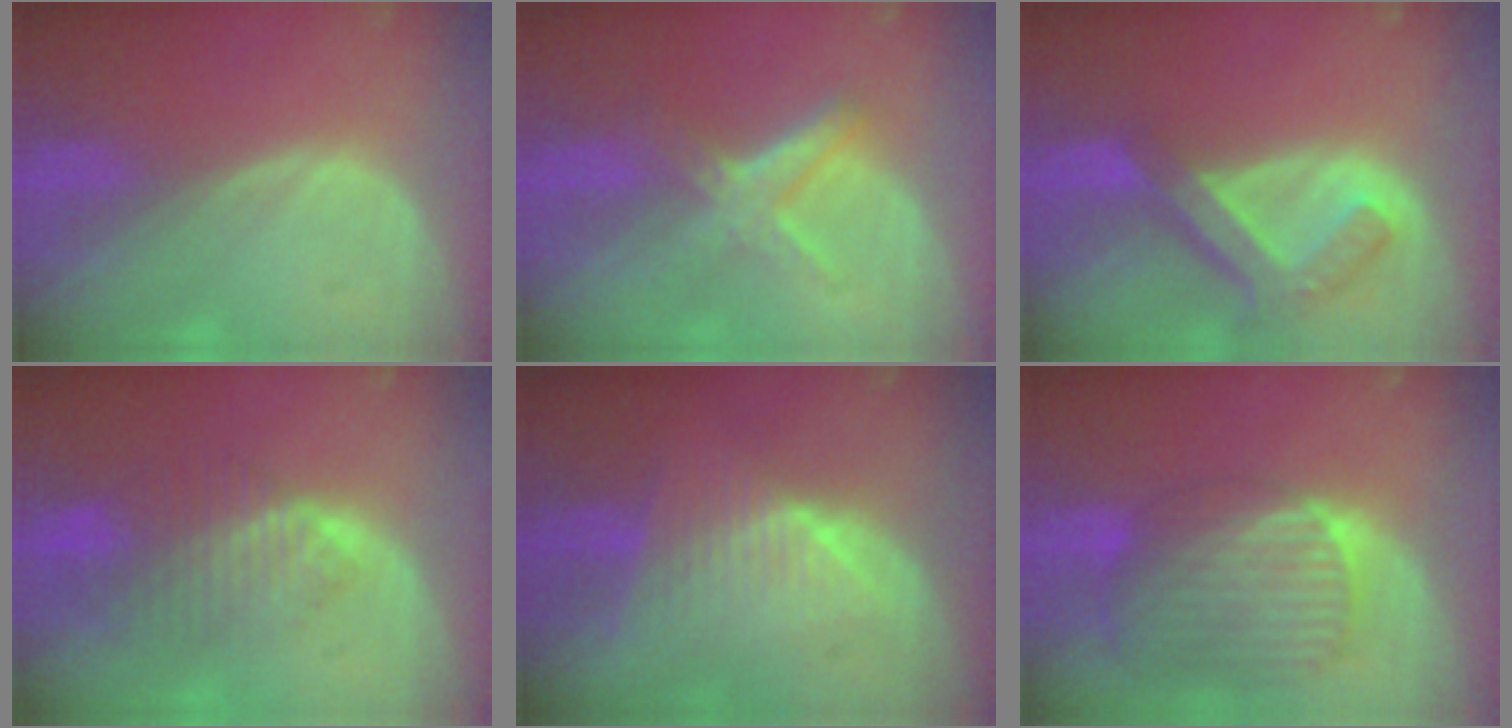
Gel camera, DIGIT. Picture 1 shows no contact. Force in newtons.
{"total": 5.6, "press": 5.4, "slide": 1.8}
{"total": 7.6, "press": 6.6, "slide": 3.7}
{"total": 8.4, "press": 7.2, "slide": 4.3}
{"total": 8.1, "press": 7.1, "slide": 3.9}
{"total": 10.7, "press": 9.2, "slide": 5.5}